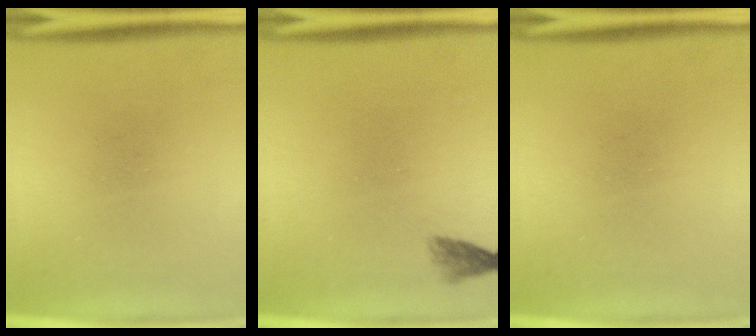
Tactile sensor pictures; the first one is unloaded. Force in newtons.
{"total": 1.5}
{"total": 0.0}